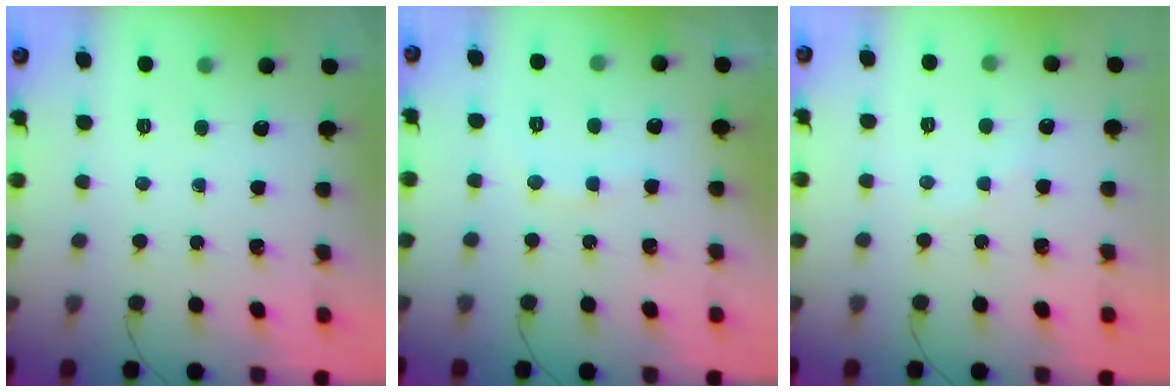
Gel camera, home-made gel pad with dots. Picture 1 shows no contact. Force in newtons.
{"total": 6.8, "press": 6.7, "slide": 1.4}
{"total": 3.1, "press": 2.9, "slide": 1.0}